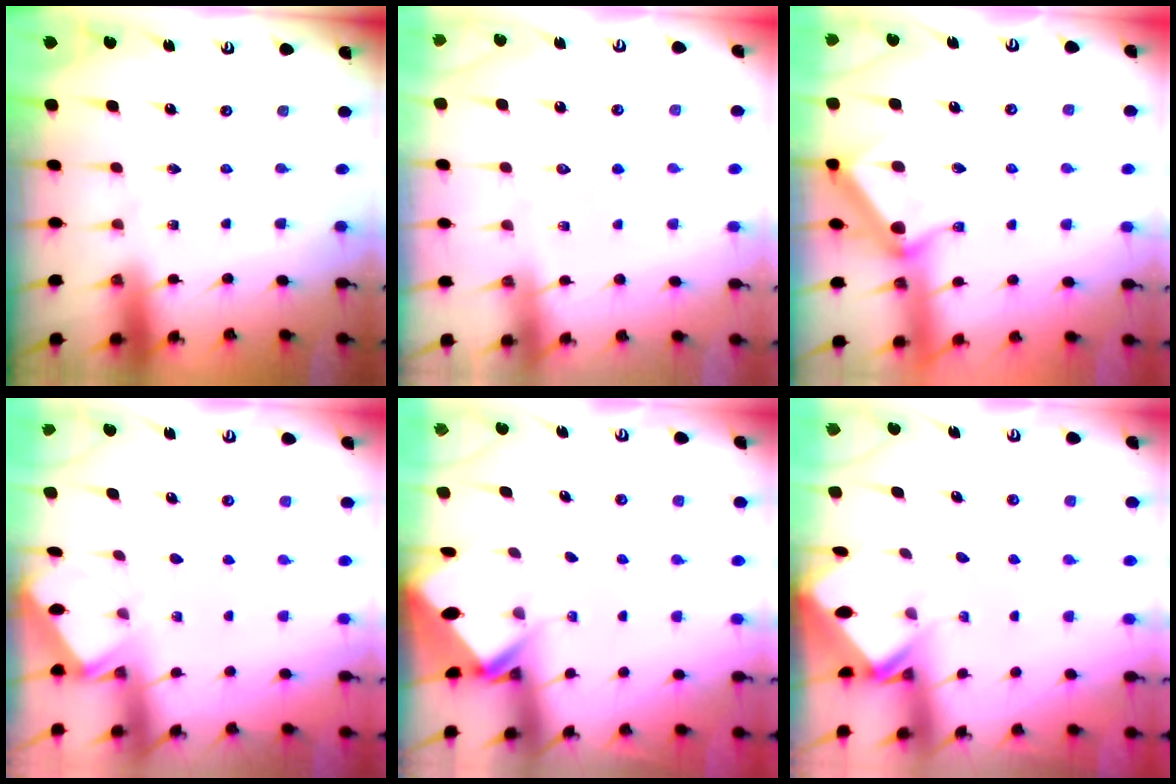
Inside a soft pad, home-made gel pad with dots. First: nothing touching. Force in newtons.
{"total": 4.3, "press": 4.3, "slide": 0.3}
{"total": 10.3, "press": 10.3, "slide": 0.4}
{"total": 1.7, "press": 1.6, "slide": 0.2}
{"total": 2.7, "press": 2.7, "slide": 0.1}
{"total": 2.7, "press": 2.7, "slide": 0.3}